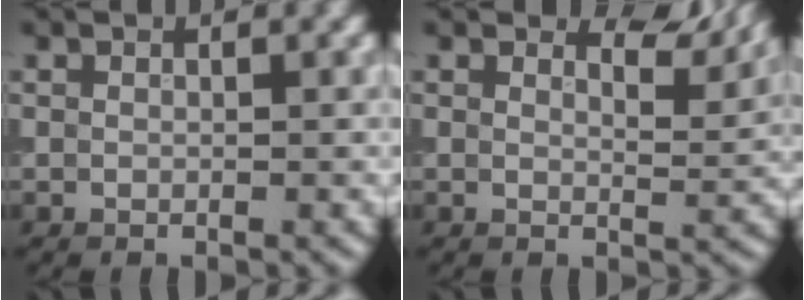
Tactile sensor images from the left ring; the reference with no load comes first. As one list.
[{"total": 3.2, "force": [2.7, 0.9, 1.6], "torque": [-0.025, -0.004, 0.034]}]